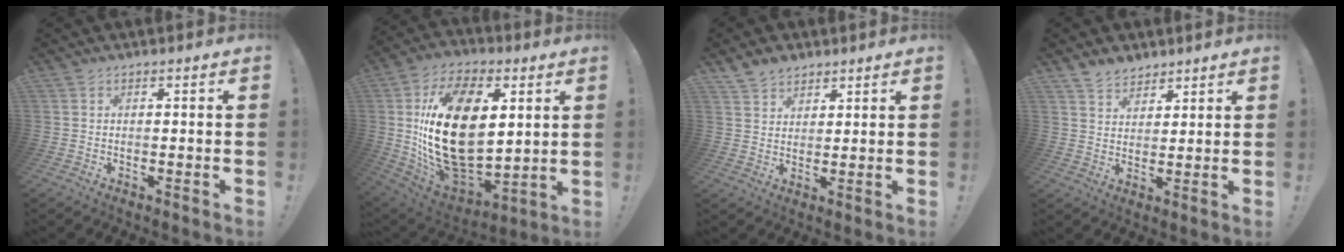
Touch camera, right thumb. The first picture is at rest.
{"total": 29.7, "force": [3.9, 18.1, 23.3], "torque": [-0.459, -0.018, 0.082]}
{"total": 5.6, "force": [4.4, 3.3, 1.0], "torque": [-0.020, -0.027, 0.086]}
{"total": 5.7, "force": [4.9, 2.9, 0.9], "torque": [-0.018, -0.030, 0.094]}